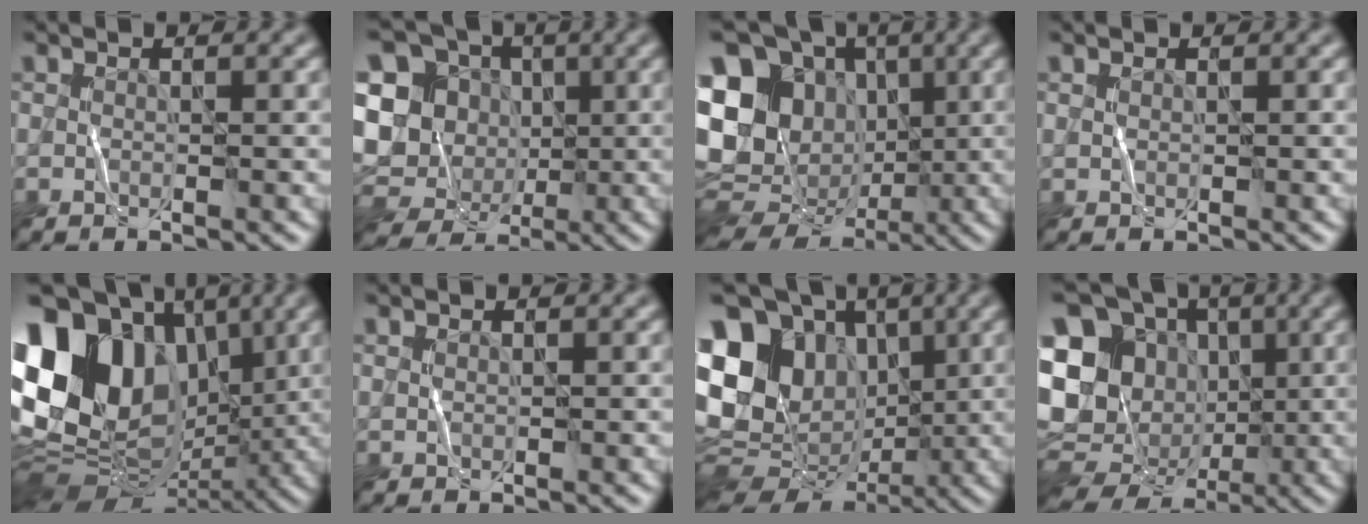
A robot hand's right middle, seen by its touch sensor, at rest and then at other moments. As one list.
[{"total": 14.9, "force": [-1.3, 13.2, 6.8], "torque": [-0.152, 0.000, -0.035]}, {"total": 17.9, "force": [1.2, 15.0, 9.7], "torque": [-0.210, 0.024, 0.015]}, {"total": 0.0}, {"total": 17.2, "force": [3.3, 12.8, 11.0], "torque": [-0.223, 0.034, 0.054]}, {"total": 0.0}, {"total": 15.8, "force": [2.1, 12.1, 9.9], "torque": [-0.188, 0.029, 0.046]}, {"total": 16.9, "force": [-0.7, 14.4, 8.8], "torque": [-0.199, 0.009, -0.021]}]